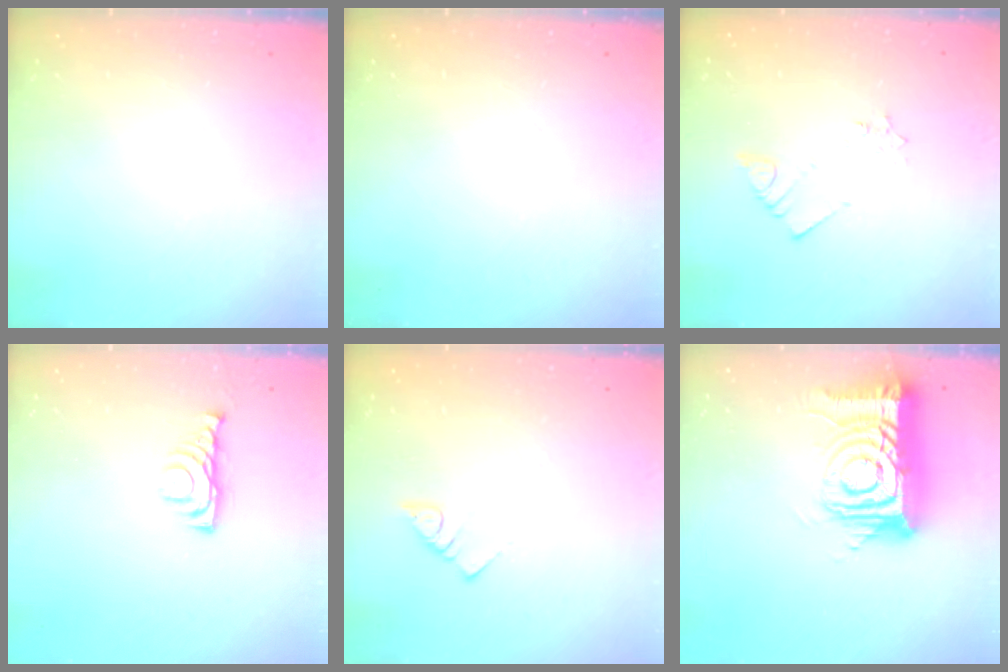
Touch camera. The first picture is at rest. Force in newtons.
{"total": 0.0}
{"total": 2.7, "press": 2.7, "slide": 0.3}
{"total": 5.5, "press": 5.4, "slide": 1.1}
{"total": 2.8, "press": 2.8, "slide": 0.2}
{"total": 16.0, "press": 15.9, "slide": 1.6}